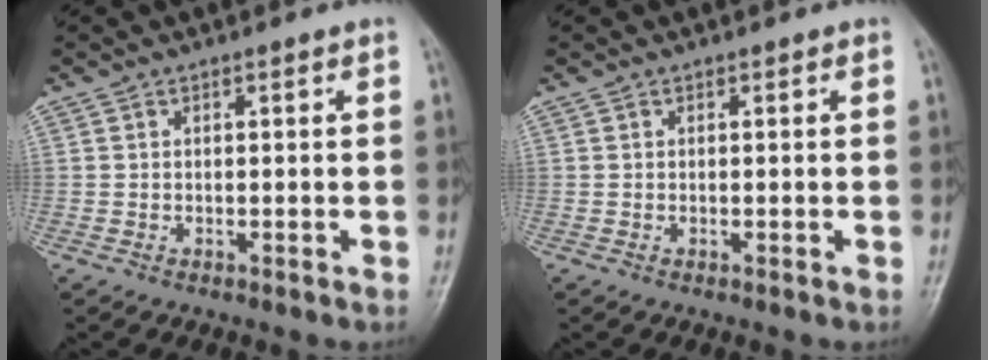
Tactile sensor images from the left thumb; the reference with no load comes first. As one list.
[{"total": 0.0}]